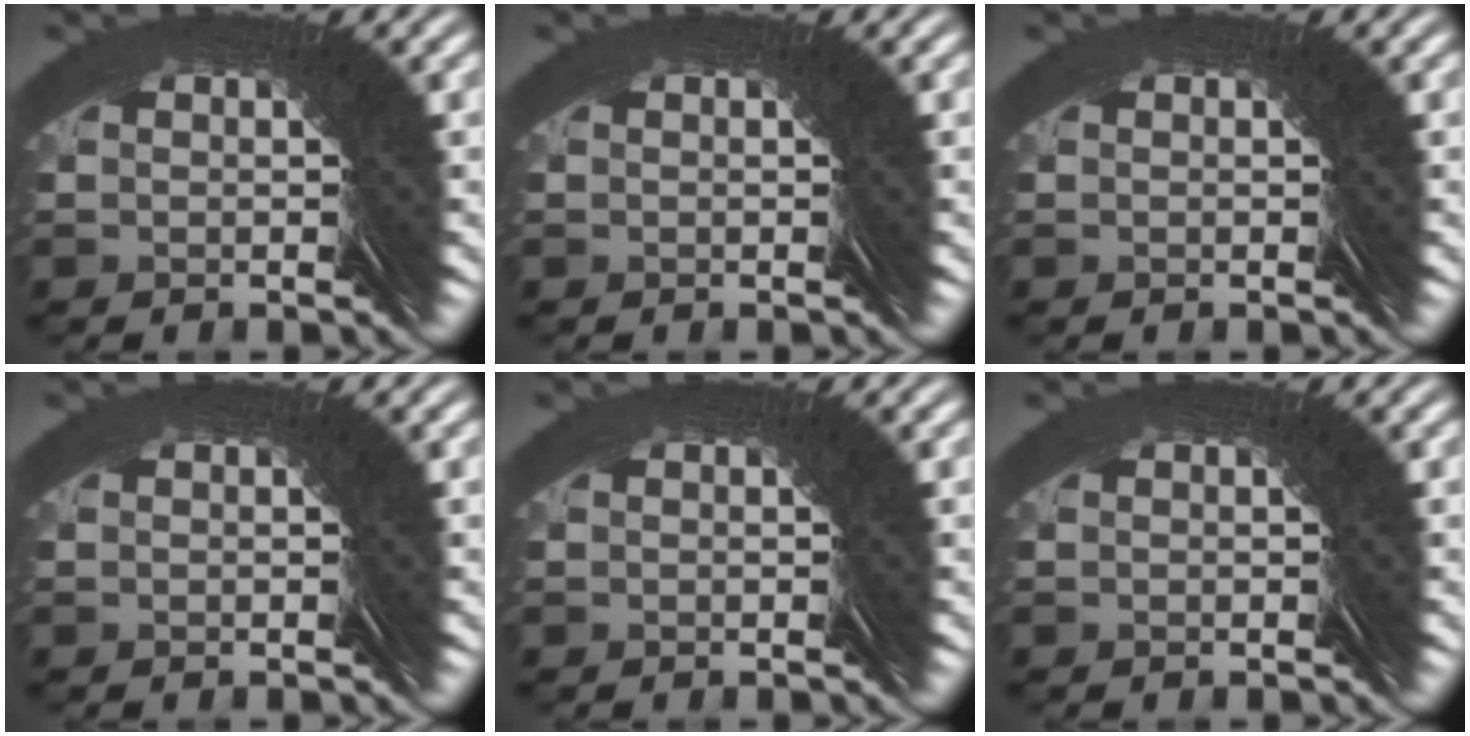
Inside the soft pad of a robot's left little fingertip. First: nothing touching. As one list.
[{"total": 0.0}, {"total": 0.0}, {"total": 0.0}, {"total": 0.0}, {"total": 0.0}]